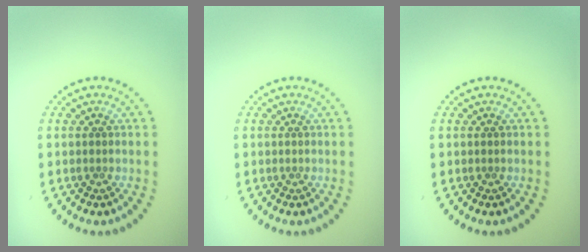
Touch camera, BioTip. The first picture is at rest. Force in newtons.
{"total": 0.0}
{"total": 0.0}